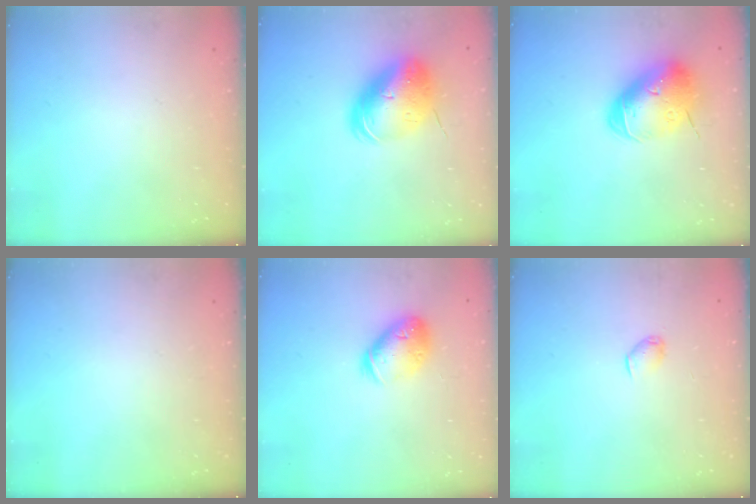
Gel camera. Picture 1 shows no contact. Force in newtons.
{"total": 13.3, "press": 13.1, "slide": 2.4}
{"total": 16.7, "press": 16.5, "slide": 2.6}
{"total": 0.0}
{"total": 11.8, "press": 11.6, "slide": 1.8}
{"total": 3.3, "press": 3.2, "slide": 0.6}